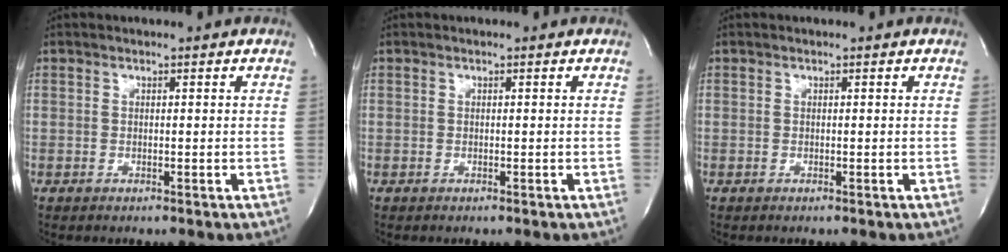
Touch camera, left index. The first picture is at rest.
{"total": 0.0}
{"total": 0.0}